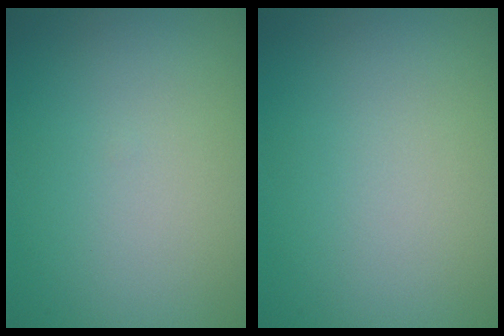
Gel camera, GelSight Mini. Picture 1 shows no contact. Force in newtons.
{"total": 0.0}